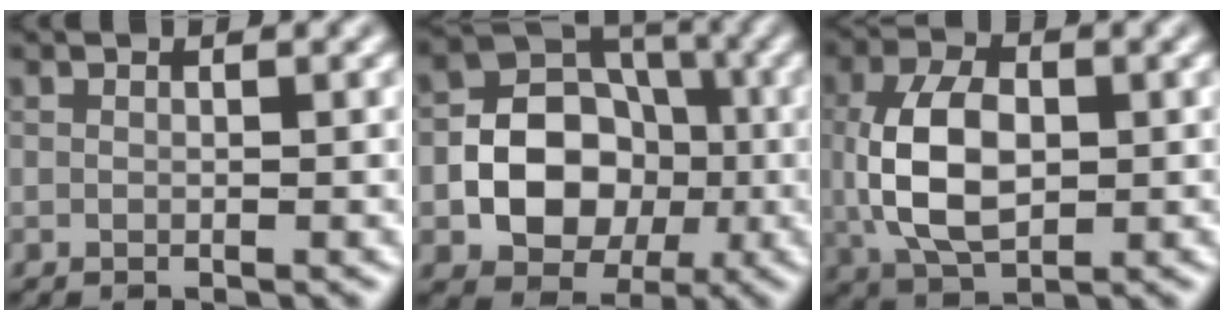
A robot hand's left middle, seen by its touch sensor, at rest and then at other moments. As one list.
[{"total": 7.9, "force": [-1.4, 6.2, 4.7], "torque": [-0.064, 0.000, -0.034]}, {"total": 7.2, "force": [0.2, 4.4, 5.7], "torque": [-0.126, 0.002, 0.003]}]